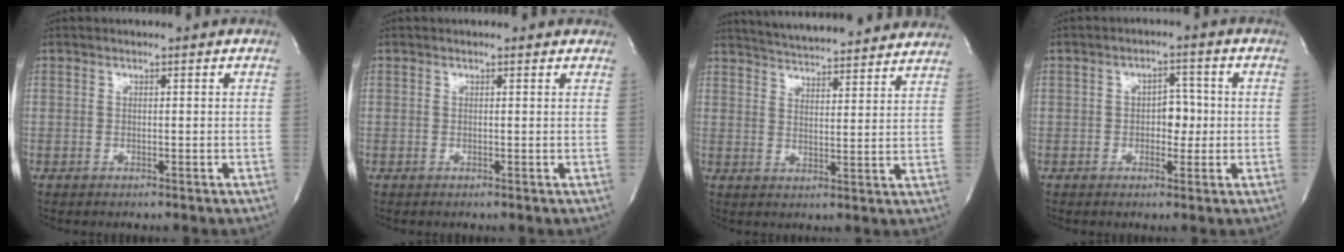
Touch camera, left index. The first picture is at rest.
{"total": 1.5, "force": [1.2, 0.6, 0.6], "torque": [-0.015, 0.008, 0.008]}
{"total": 21.9, "force": [20.4, 2.6, 7.3], "torque": [-0.117, -0.007, 0.263]}
{"total": 3.9, "force": [-0.3, 2.5, 3.0], "torque": [-0.038, 0.010, -0.005]}